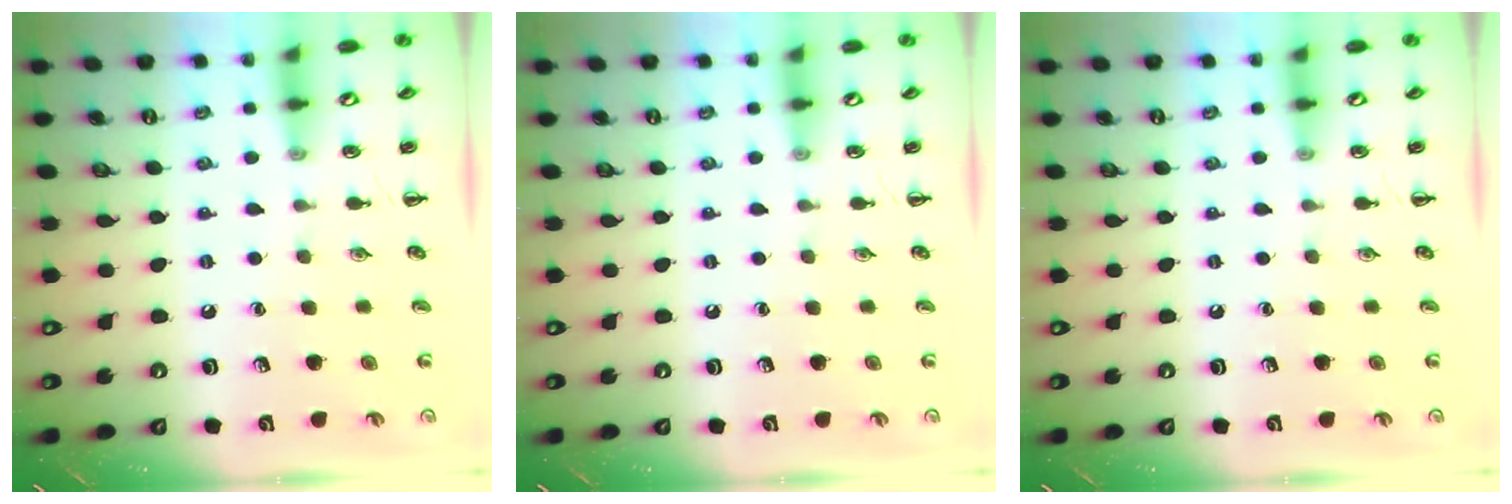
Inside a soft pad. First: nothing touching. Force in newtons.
{"total": 0.0}
{"total": 0.0}